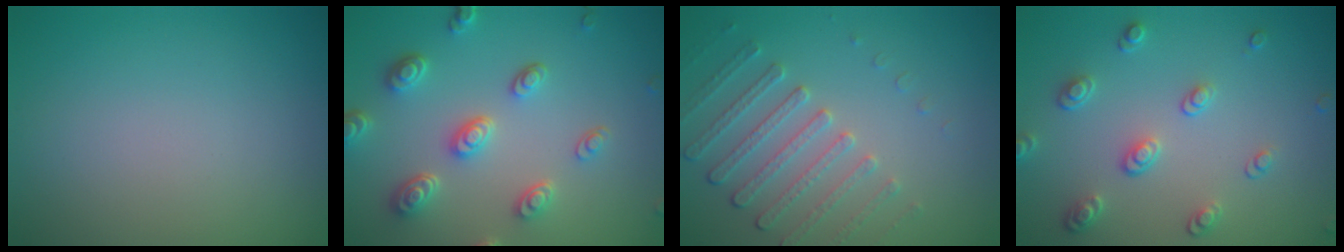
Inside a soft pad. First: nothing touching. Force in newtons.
{"total": 4.6, "press": 3.7, "slide": 2.8}
{"total": 2.5, "press": 2.2, "slide": 1.3}
{"total": 2.8, "press": 2.5, "slide": 1.1}